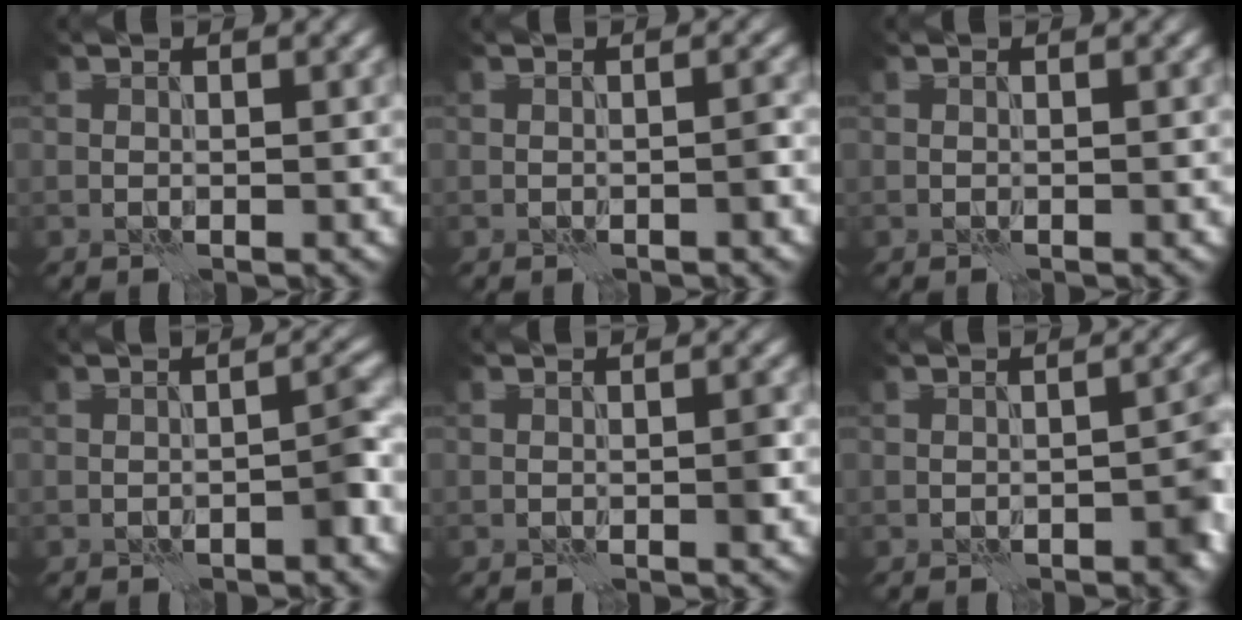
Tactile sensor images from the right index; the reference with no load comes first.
{"total": 0.8, "force": [-0.5, 0.0, 0.6], "torque": [-0.010, 0.006, -0.008]}
{"total": 0.0}
{"total": 1.8, "force": [-1.1, 0.3, 1.5], "torque": [-0.021, 0.011, -0.018]}
{"total": 0.9, "force": [-0.3, 0.1, 0.8], "torque": [-0.013, 0.002, -0.005]}
{"total": 3.1, "force": [-1.4, 1.3, 2.5], "torque": [-0.027, 0.009, -0.019]}